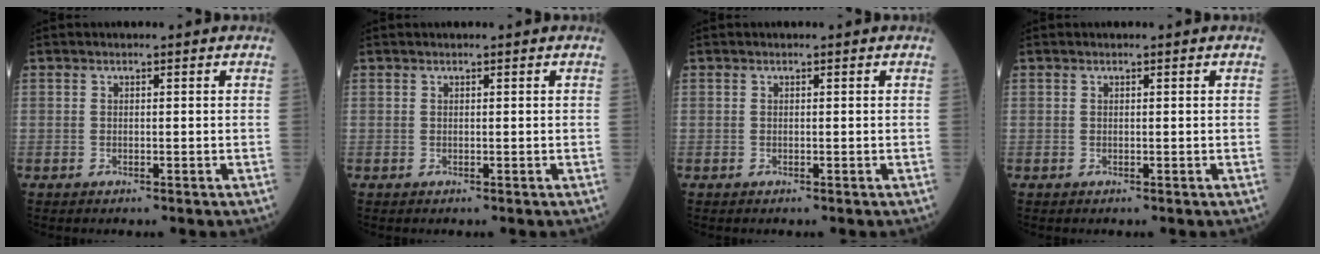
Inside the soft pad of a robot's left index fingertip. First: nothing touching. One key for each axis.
{"total": 0.0}
{"total": 0.0}
{"total": 0.0}